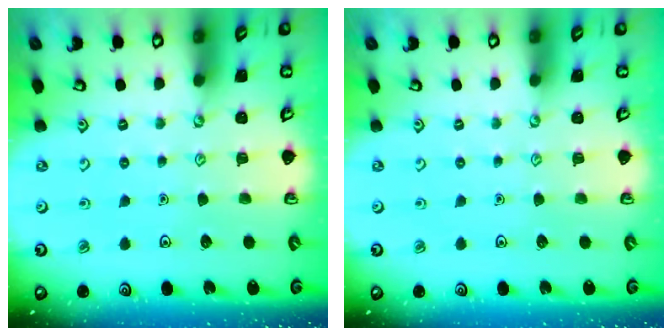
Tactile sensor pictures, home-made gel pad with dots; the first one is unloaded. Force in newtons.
{"total": 0.0}